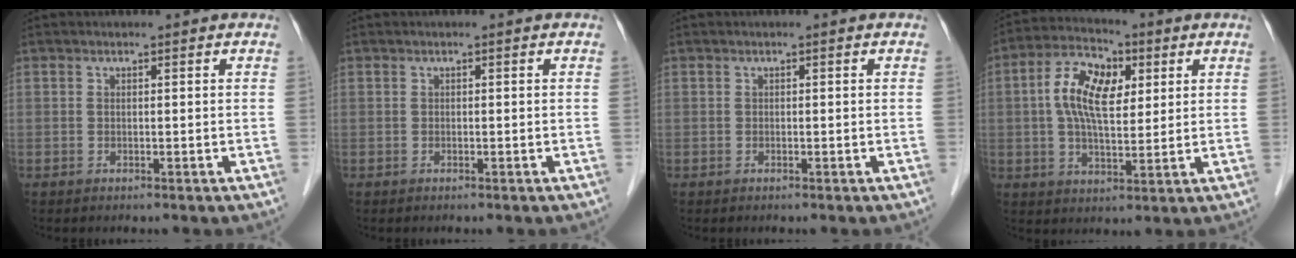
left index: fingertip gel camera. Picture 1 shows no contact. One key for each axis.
{"total": 0.0}
{"total": 0.0}
{"total": 10.2, "fx": 2.4, "fy": 4.8, "fz": 8.7, "tx": -0.176, "ty": 0.022, "tz": 0.038}